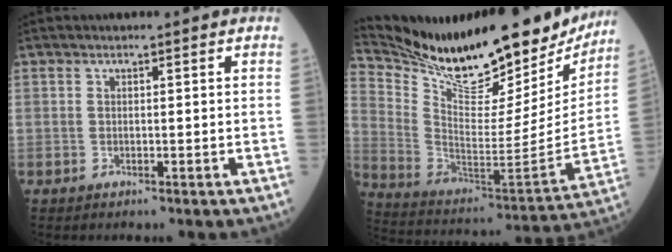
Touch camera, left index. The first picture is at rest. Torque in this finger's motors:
{"motor_torque": [-0.01, -0.57, 0.28, 0.01]}